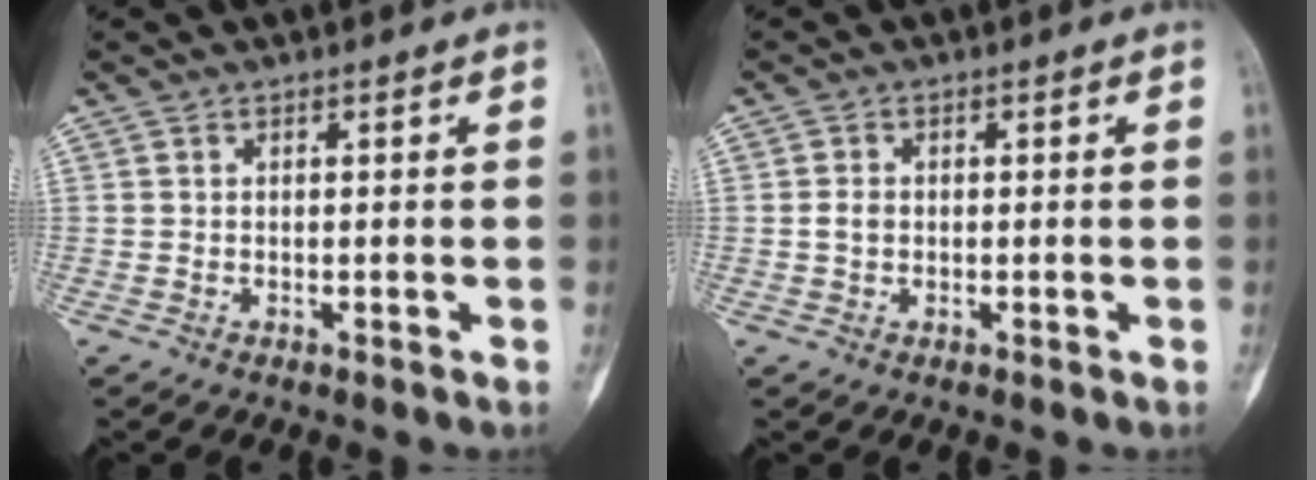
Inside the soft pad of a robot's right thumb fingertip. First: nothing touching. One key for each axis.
{"total": 1.9, "fx": -0.1, "fy": 1.4, "fz": 1.2, "tx": -0.022, "ty": 0.004, "tz": -0.003}